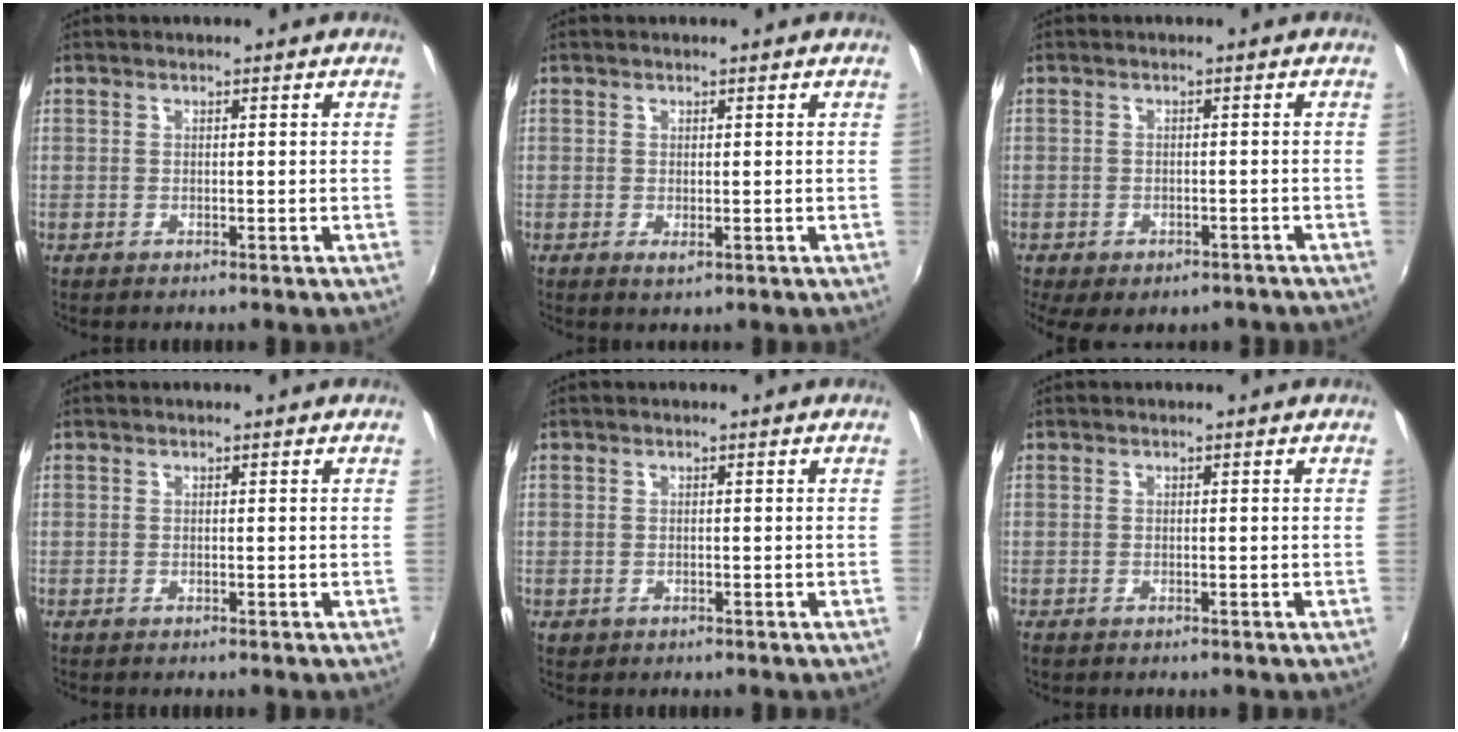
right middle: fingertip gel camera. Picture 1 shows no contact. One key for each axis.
{"total": 1.0, "fx": 0.1, "fy": 0.2, "fz": 1.0, "tx": -0.017, "ty": -0.002, "tz": 0.002}
{"total": 8.1, "fx": -5.5, "fy": 4.2, "fz": 4.2, "tx": -0.092, "ty": -0.023, "tz": -0.068}
{"total": 0.0}
{"total": 0.8, "fx": -0.3, "fy": 0.7, "fz": 0.3, "tx": -0.005, "ty": -0.001, "tz": -0.004}
{"total": 0.0}